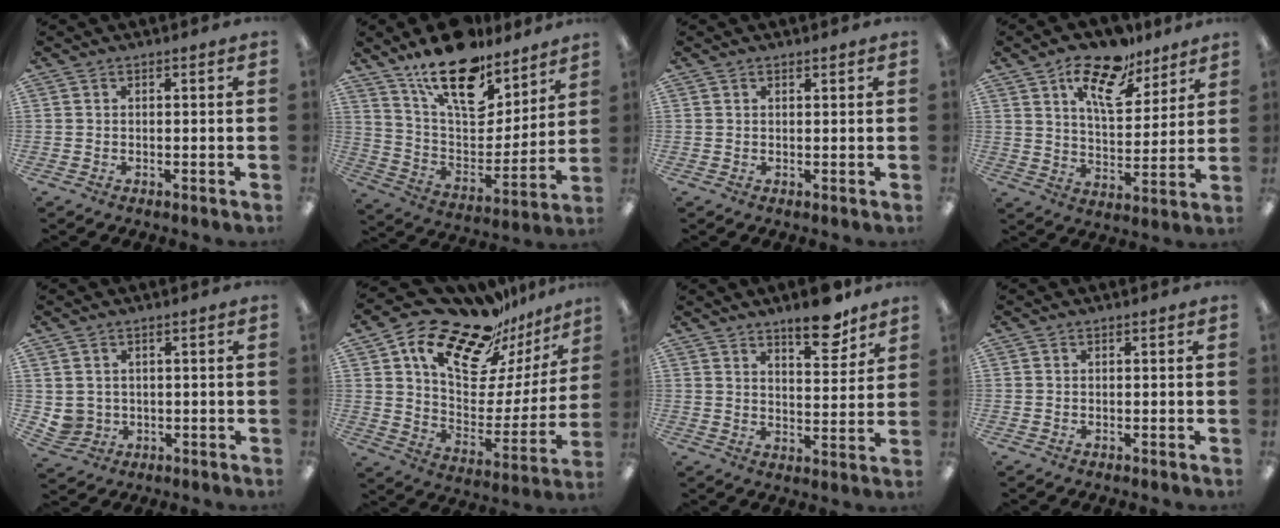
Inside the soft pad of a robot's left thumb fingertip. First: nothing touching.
{"total": 20.3, "force": [15.0, 8.8, 10.5], "torque": [-0.175, -0.105, 0.266]}
{"total": 0.8, "force": [0.7, 0.2, 0.3], "torque": [0.001, -0.003, 0.011]}
{"total": 16.0, "force": [10.7, 7.2, 9.4], "torque": [-0.146, -0.048, 0.184]}
{"total": 3.5, "force": [1.2, 3.2, 0.4], "torque": [-0.018, -0.001, 0.026]}
{"total": 22.7, "force": [17.7, 9.7, 10.5], "torque": [-0.181, -0.121, 0.303]}
{"total": 9.7, "force": [7.4, 3.1, 5.5], "torque": [-0.060, -0.048, 0.122]}
{"total": 0.0}